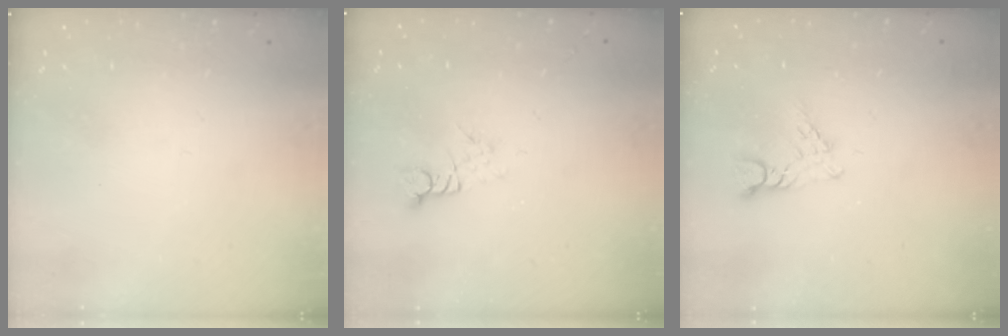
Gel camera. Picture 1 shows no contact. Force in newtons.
{"total": 3.0, "press": 3.0, "slide": 0.3}
{"total": 3.4, "press": 3.4, "slide": 0.5}